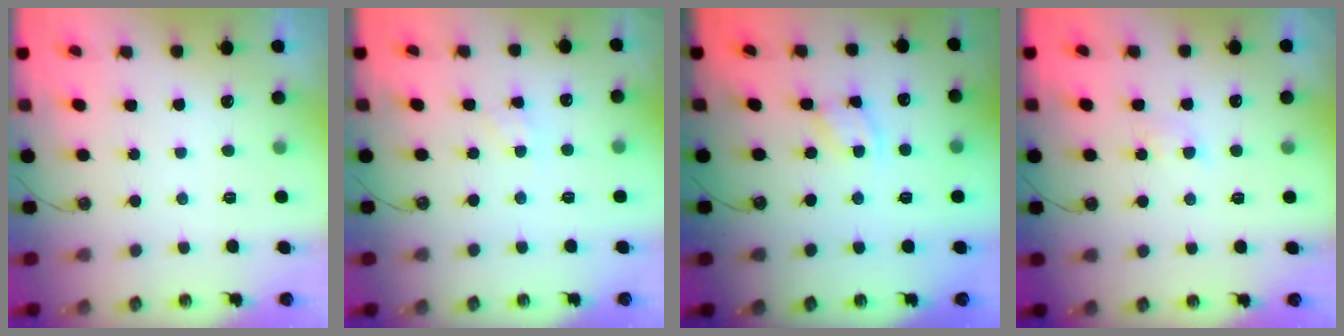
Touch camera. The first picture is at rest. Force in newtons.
{"total": 1.3, "press": 1.3, "slide": 0.2}
{"total": 2.7, "press": 2.7, "slide": 0.1}
{"total": 2.9, "press": 2.9, "slide": 0.6}